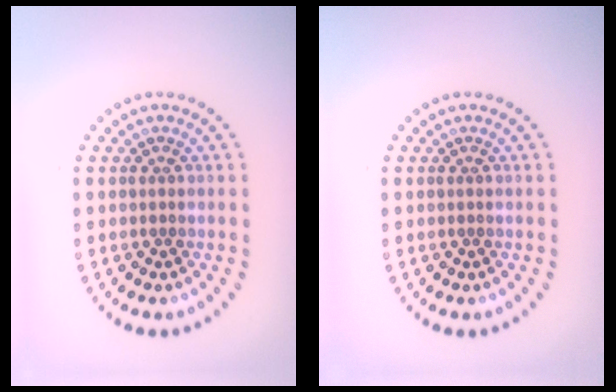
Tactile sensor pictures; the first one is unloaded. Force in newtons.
{"total": 0.0}